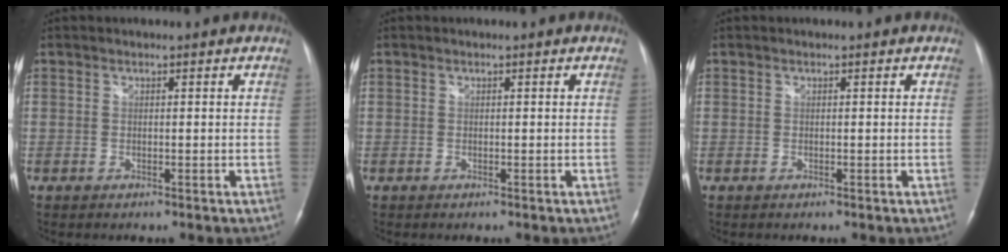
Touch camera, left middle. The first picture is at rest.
{"total": 0.0}
{"total": 0.0}